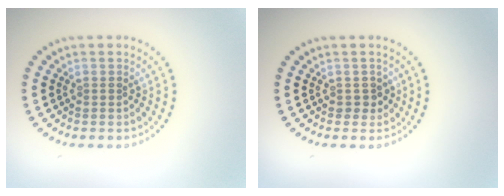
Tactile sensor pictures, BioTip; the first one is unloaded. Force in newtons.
{"total": 1.1, "press": 1.0, "slide": 0.5}